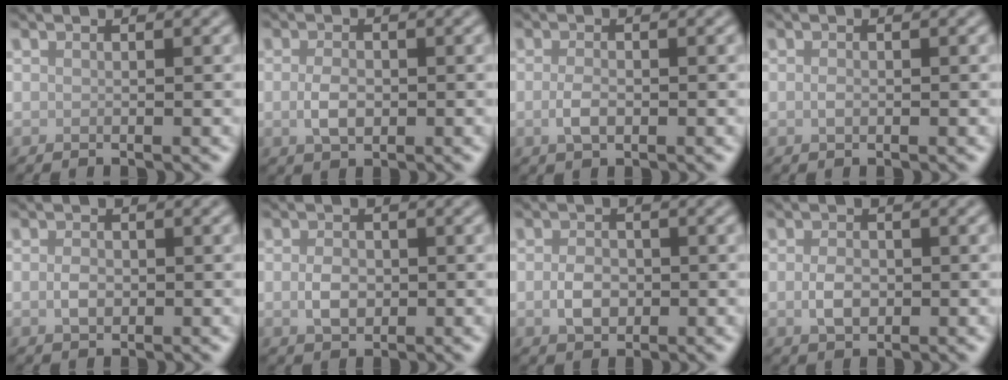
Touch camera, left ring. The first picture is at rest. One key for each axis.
{"total": 2.2, "fx": -0.3, "fy": 1.4, "fz": 1.7, "tx": -0.038, "ty": -0.001, "tz": -0.005}
{"total": 1.7, "fx": -0.4, "fy": 0.9, "fz": 1.4, "tx": -0.031, "ty": -0.001, "tz": -0.008}
{"total": 0.6, "fx": -0.1, "fy": 0.4, "fz": 0.5, "tx": -0.012, "ty": 0.000, "tz": -0.002}
{"total": 1.5, "fx": -0.2, "fy": 1.0, "fz": 1.1, "tx": -0.022, "ty": 0.000, "tz": -0.005}
{"total": 2.2, "fx": -0.2, "fy": 1.5, "fz": 1.6, "tx": -0.032, "ty": -0.001, "tz": -0.005}
{"total": 2.4, "fx": -0.4, "fy": 1.8, "fz": 1.6, "tx": -0.031, "ty": -0.001, "tz": -0.013}
{"total": 2.1, "fx": -0.3, "fy": 1.4, "fz": 1.5, "tx": -0.033, "ty": 0.000, "tz": -0.006}